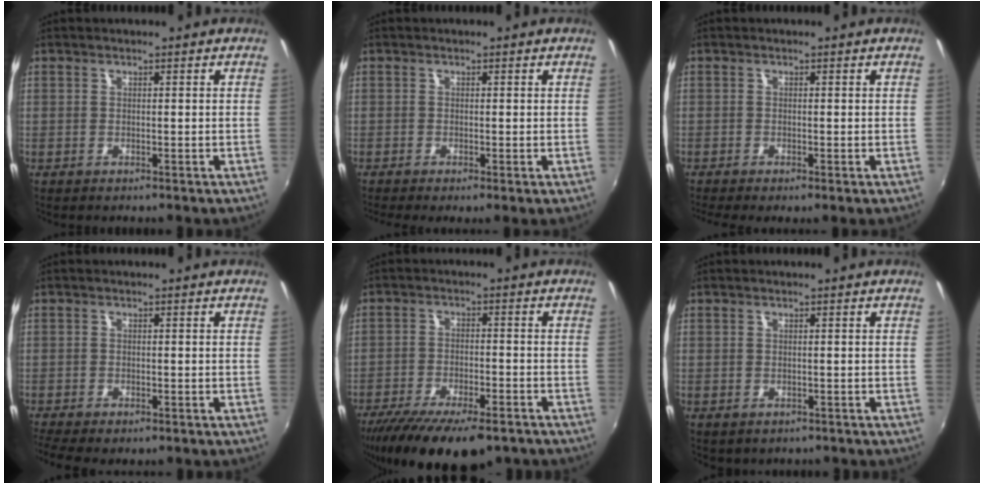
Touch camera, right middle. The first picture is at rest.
{"total": 1.4, "force": [-0.5, -0.6, 1.1], "torque": [-0.019, -0.008, -0.010]}
{"total": 2.2, "force": [-1.2, -0.5, 1.8], "torque": [-0.031, -0.012, -0.021]}
{"total": 6.2, "force": [-4.6, 1.8, 3.8], "torque": [-0.094, -0.034, -0.077]}
{"total": 17.9, "force": [-13.5, 5.2, 10.6], "torque": [-0.208, -0.053, -0.208]}
{"total": 1.2, "force": [-0.6, 0.8, 0.6], "torque": [-0.013, -0.007, -0.007]}